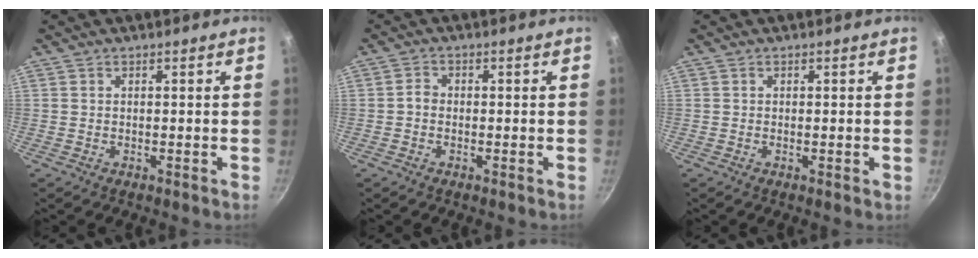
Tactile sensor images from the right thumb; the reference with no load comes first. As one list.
[{"total": 1.7, "force": [-0.5, 1.4, 0.9], "torque": [-0.013, 0.012, -0.013]}, {"total": 0.6, "force": [-0.1, 0.1, 0.6], "torque": [-0.009, 0.000, -0.003]}]